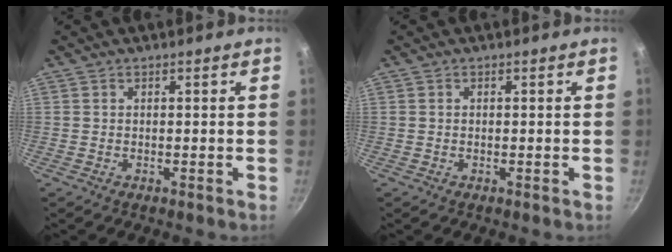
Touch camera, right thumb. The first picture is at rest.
{"total": 0.0}